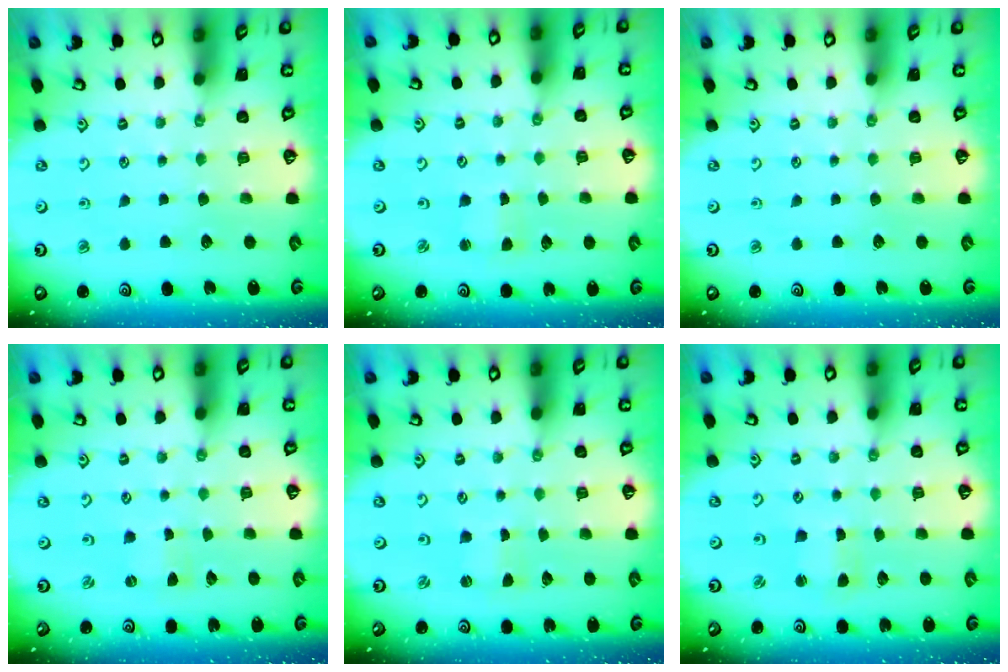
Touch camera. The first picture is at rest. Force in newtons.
{"total": 0.7, "press": 0.7, "slide": 0.1}
{"total": 0.0}
{"total": 0.0}
{"total": 0.0}
{"total": 1.2, "press": 1.1, "slide": 0.3}